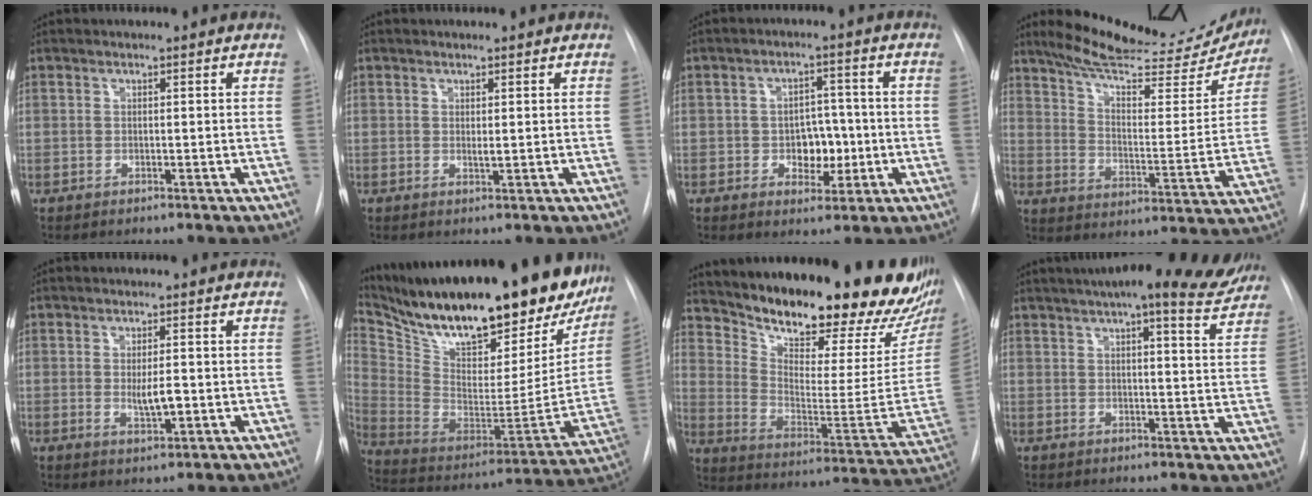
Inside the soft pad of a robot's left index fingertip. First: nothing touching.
{"total": 1.0, "force": [0.5, 0.2, 0.8], "torque": [-0.015, -0.003, 0.009]}
{"total": 5.7, "force": [-1.0, 3.9, 4.0], "torque": [-0.049, 0.012, -0.008]}
{"total": 25.3, "force": [22.5, 5.2, 10.3], "torque": [-0.146, -0.045, 0.295]}
{"total": 3.5, "force": [-0.3, 0.9, 3.3], "torque": [-0.058, -0.005, -0.001]}
{"total": 36.1, "force": [27.9, 11.0, 20.0], "torque": [-0.358, -0.030, 0.408]}
{"total": 27.6, "force": [23.5, 5.6, 13.4], "torque": [-0.223, -0.076, 0.321]}
{"total": 17.4, "force": [15.0, 2.3, 8.5], "torque": [-0.122, 0.002, 0.184]}